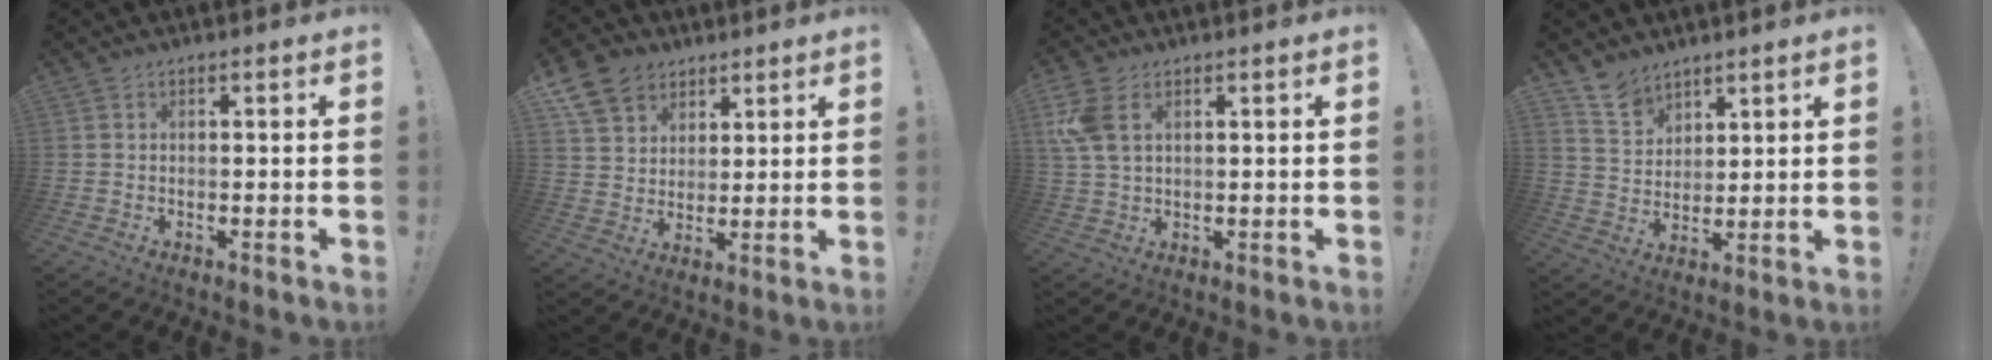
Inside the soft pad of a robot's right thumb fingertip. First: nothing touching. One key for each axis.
{"total": 11.2, "fx": 6.5, "fy": 8.4, "fz": 3.6, "tx": -0.059, "ty": -0.038, "tz": 0.131}
{"total": 7.8, "fx": 3.1, "fy": 4.3, "fz": 5.7, "tx": -0.122, "ty": -0.005, "tz": 0.058}
{"total": 8.7, "fx": 7.0, "fy": 4.8, "fz": 1.7, "tx": -0.036, "ty": -0.051, "tz": 0.138}